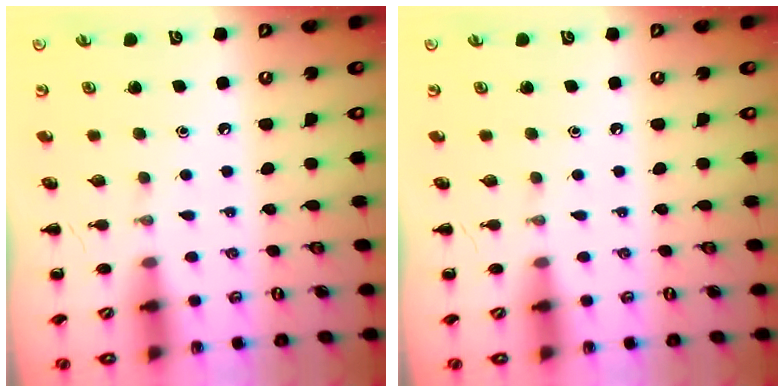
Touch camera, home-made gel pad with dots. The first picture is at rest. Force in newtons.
{"total": 0.0}